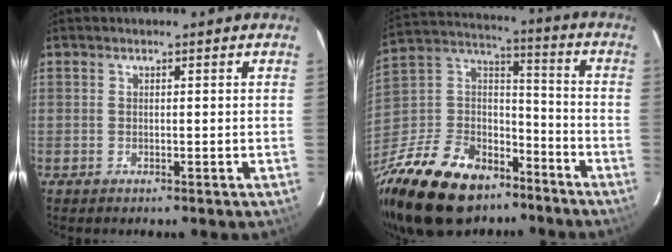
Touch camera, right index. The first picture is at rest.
{"total": 27.8, "force": [-18.5, 15.9, 13.5], "torque": [-0.316, 0.029, -0.288]}